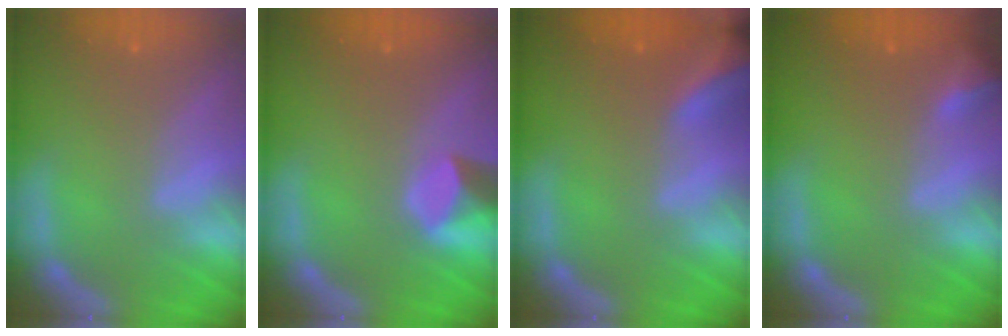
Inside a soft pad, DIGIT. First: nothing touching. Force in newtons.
{"total": 3.0}
{"total": 9.0}
{"total": 2.4}